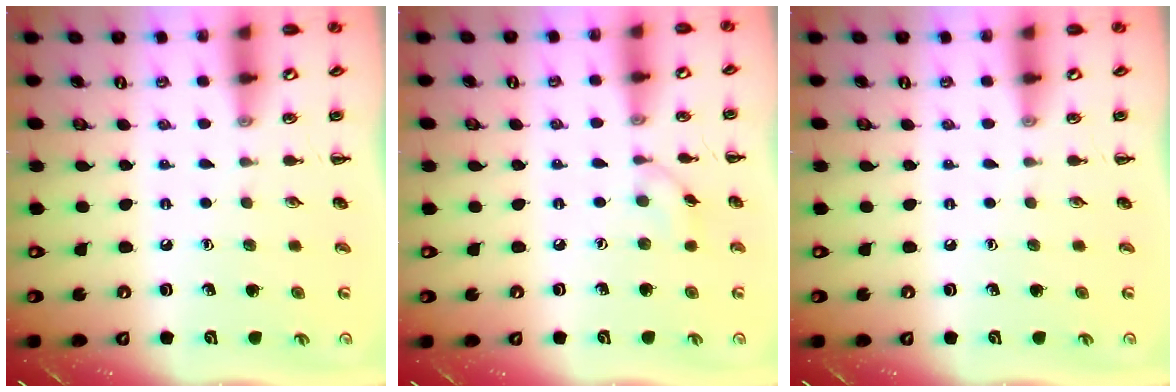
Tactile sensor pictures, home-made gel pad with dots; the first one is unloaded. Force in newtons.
{"total": 5.2, "press": 5.1, "slide": 0.9}
{"total": 0.0}